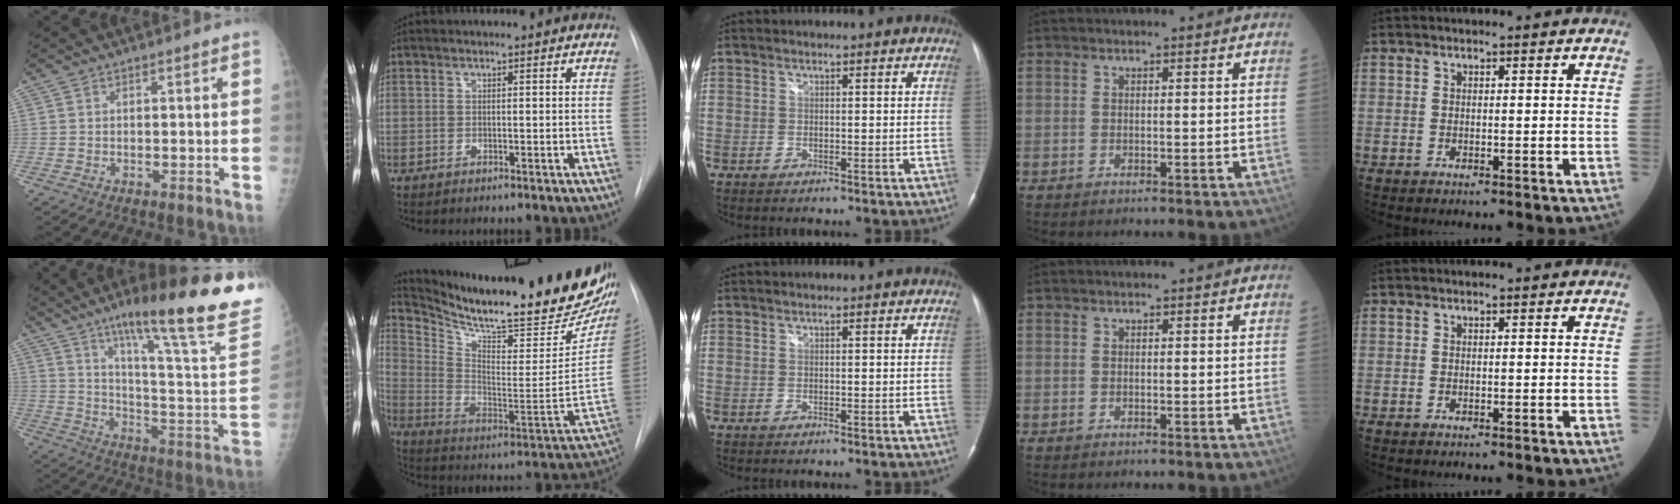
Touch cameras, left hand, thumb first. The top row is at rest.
{"thumb": {"total": 28.3, "force": [18.7, 3.0, 21.0], "torque": [-0.287, -0.077, 0.274]}, "index": {"total": 28.2, "force": [23.6, 3.9, 14.8], "torque": [-0.248, -0.090, 0.333]}}